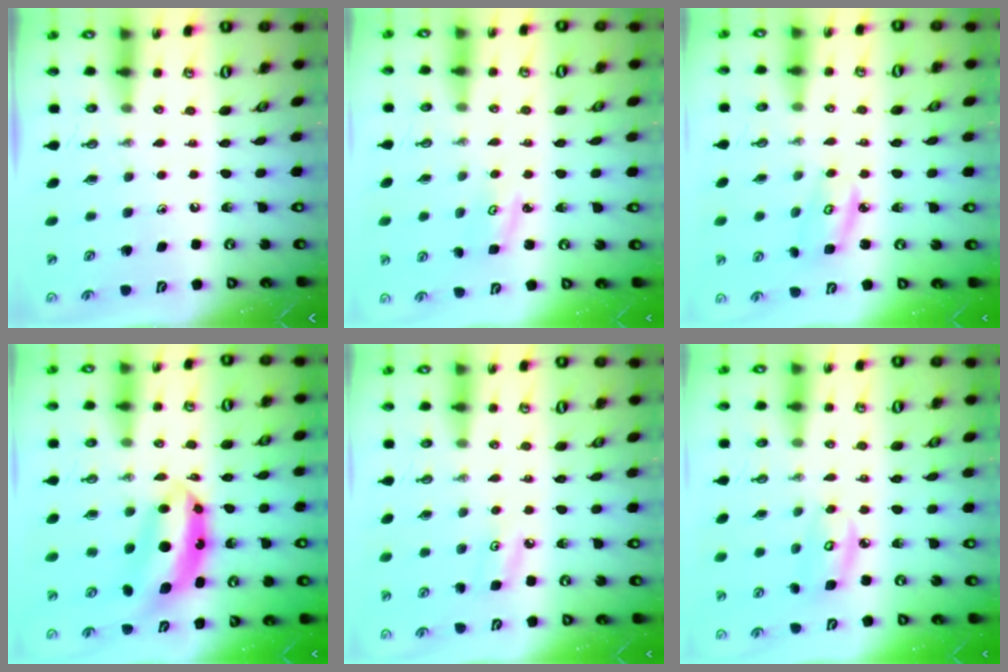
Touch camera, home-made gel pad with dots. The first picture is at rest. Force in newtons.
{"total": 3.1, "press": 3.0, "slide": 0.4}
{"total": 3.9, "press": 3.9, "slide": 0.3}
{"total": 8.9, "press": 8.9, "slide": 0.7}
{"total": 4.5, "press": 4.5, "slide": 0.6}
{"total": 5.7, "press": 5.7, "slide": 0.3}